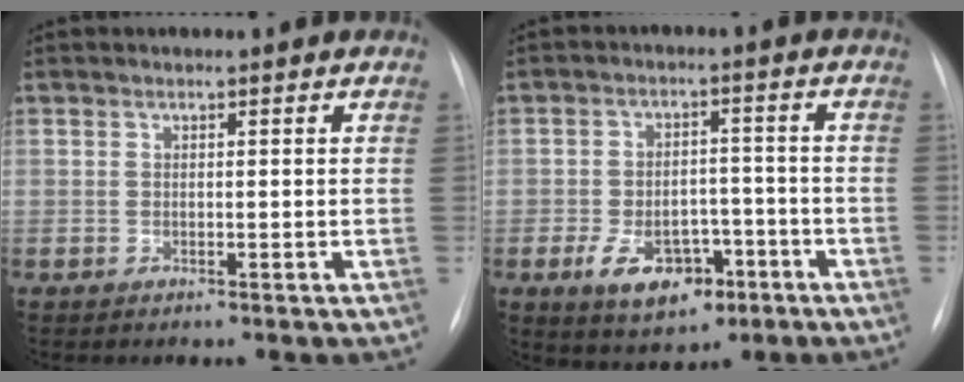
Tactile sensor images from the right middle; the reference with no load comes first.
{"total": 8.8, "force": [-4.3, 5.2, 5.7], "torque": [-0.100, 0.003, -0.061]}